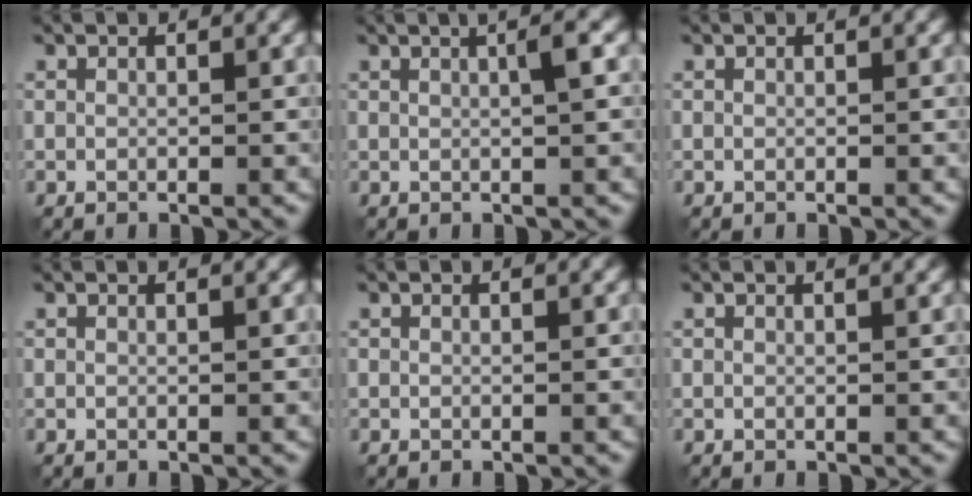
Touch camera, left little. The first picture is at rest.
{"total": 2.8, "force": [0.8, 0.7, 2.6], "torque": [-0.021, 0.005, 0.004]}
{"total": 0.0}
{"total": 0.6, "force": [0.4, 0.1, 0.3], "torque": [0.000, 0.004, 0.006]}
{"total": 0.0}
{"total": 1.0, "force": [0.8, 0.3, 0.5], "torque": [-0.003, 0.002, 0.007]}